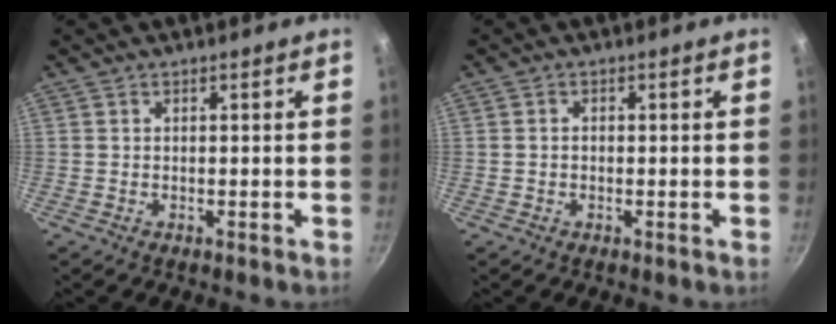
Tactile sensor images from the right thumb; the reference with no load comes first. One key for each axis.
{"total": 1.0, "fx": -0.2, "fy": 0.8, "fz": 0.6, "tx": -0.011, "ty": 0.005, "tz": -0.004}